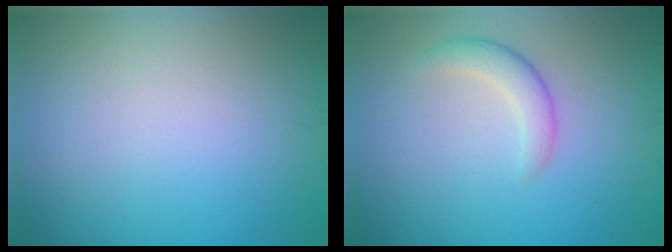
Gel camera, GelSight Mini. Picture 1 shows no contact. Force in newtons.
{"total": 2.2, "press": 2.2, "slide": 0.1}